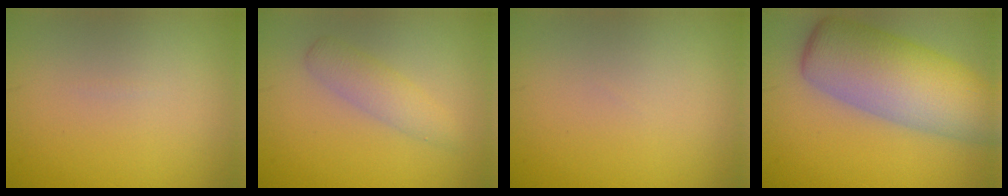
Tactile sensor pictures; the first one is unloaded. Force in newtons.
{"total": 2.4, "press": 2.4, "slide": 0.1}
{"total": 0.0}
{"total": 10.0, "press": 10.0, "slide": 0.3}